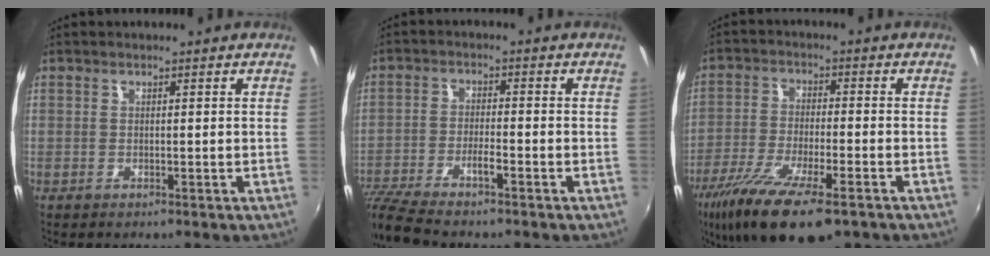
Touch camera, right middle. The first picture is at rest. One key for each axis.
{"total": 9.0, "fx": -7.2, "fy": 0.5, "fz": 5.3, "tx": -0.120, "ty": -0.025, "tz": -0.130}
{"total": 15.4, "fx": -10.1, "fy": 3.8, "fz": 11.1, "tx": -0.225, "ty": -0.052, "tz": -0.182}